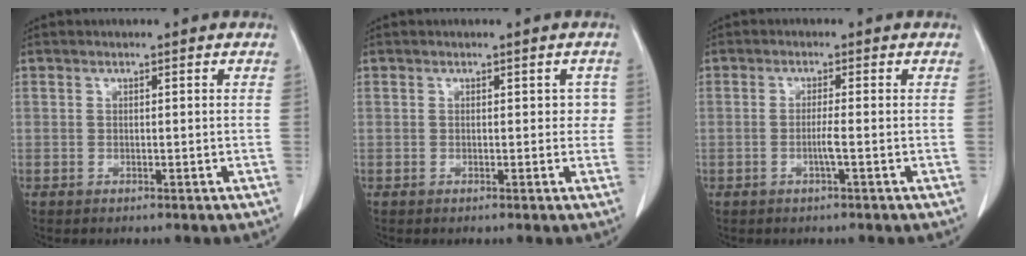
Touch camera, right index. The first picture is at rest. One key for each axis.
{"total": 2.1, "fx": 0.5, "fy": 1.5, "fz": 1.3, "tx": -0.002, "ty": 0.012, "tz": 0.003}
{"total": 2.0, "fx": -0.6, "fy": -0.3, "fz": 1.8, "tx": -0.036, "ty": -0.001, "tz": -0.013}